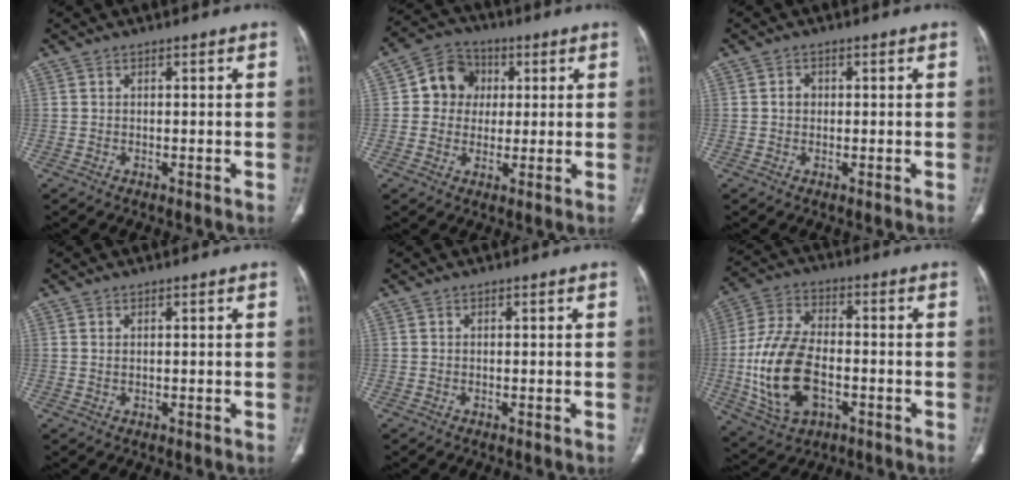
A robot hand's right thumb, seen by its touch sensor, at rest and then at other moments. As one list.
[{"total": 8.8, "force": [1.5, 8.0, 3.4], "torque": [-0.022, 0.007, 0.015]}, {"total": 1.6, "force": [0.1, 1.4, 0.8], "torque": [-0.008, 0.006, 0.000]}, {"total": 0.6, "force": [0.3, 0.3, 0.4], "torque": [-0.008, 0.000, 0.008]}, {"total": 0.0}, {"total": 17.1, "force": [-3.6, 10.1, 13.3], "torque": [-0.267, 0.015, -0.058]}]